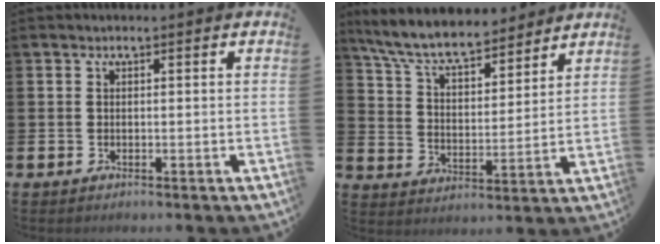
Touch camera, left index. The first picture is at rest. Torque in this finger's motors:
{"motor_torque": [1.11, -1.03, 1.05, 0.21]}